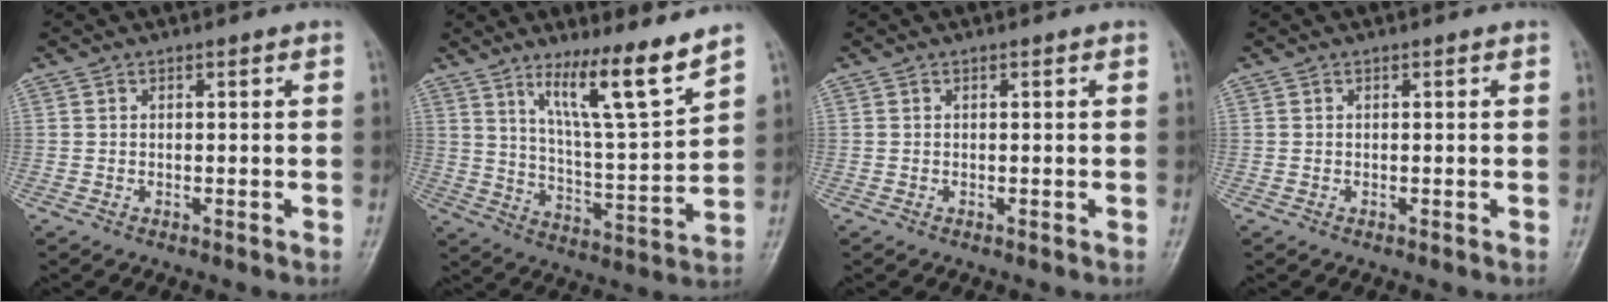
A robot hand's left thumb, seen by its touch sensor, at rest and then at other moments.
{"total": 12.8, "force": [9.1, 0.8, 9.0], "torque": [-0.144, -0.070, 0.160]}
{"total": 0.0}
{"total": 0.0}